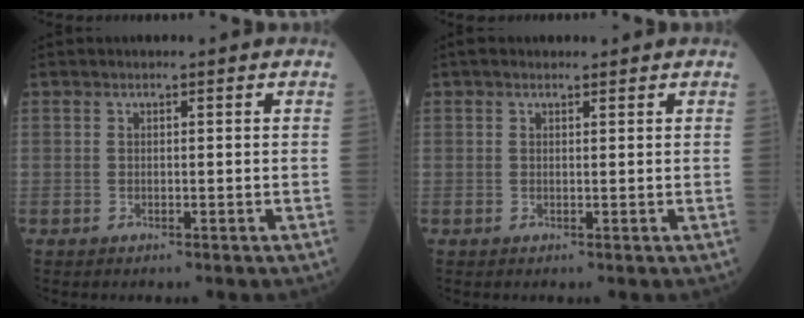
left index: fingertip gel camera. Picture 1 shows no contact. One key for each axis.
{"total": 1.2, "fx": 1.0, "fy": 0.5, "fz": 0.4, "tx": -0.012, "ty": 0.015, "tz": 0.015}